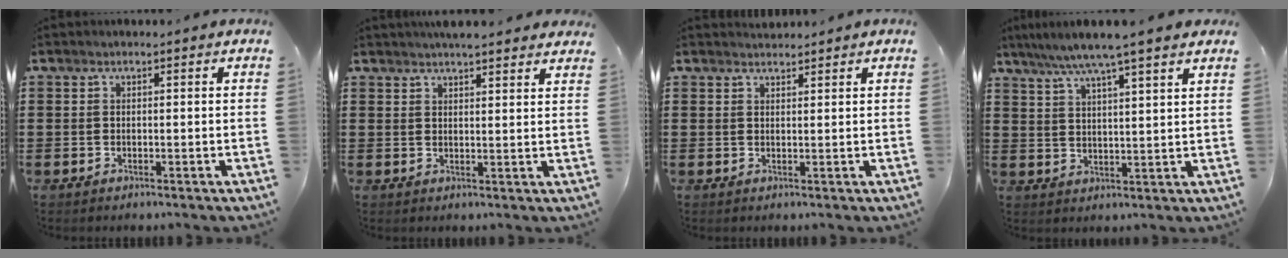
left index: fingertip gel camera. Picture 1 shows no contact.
{"total": 3.5, "force": [3.3, 0.2, 1.1], "torque": [-0.029, -0.004, 0.063]}
{"total": 1.4, "force": [1.4, 0.2, 0.0], "torque": [-0.003, 0.003, 0.028]}
{"total": 6.1, "force": [5.0, -0.5, 3.5], "torque": [-0.083, -0.017, 0.085]}